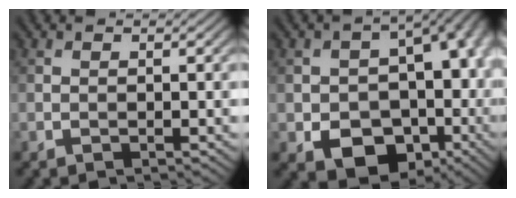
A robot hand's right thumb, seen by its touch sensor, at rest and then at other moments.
{"total": 14.9, "force": [-3.4, 10.9, 9.6], "torque": [-0.126, -0.031, -0.037]}